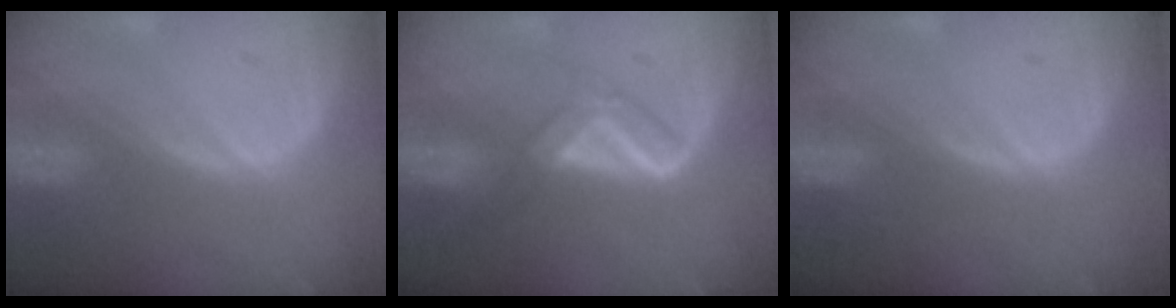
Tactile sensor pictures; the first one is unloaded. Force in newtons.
{"total": 5.2, "press": 4.9, "slide": 2.0}
{"total": 0.0}